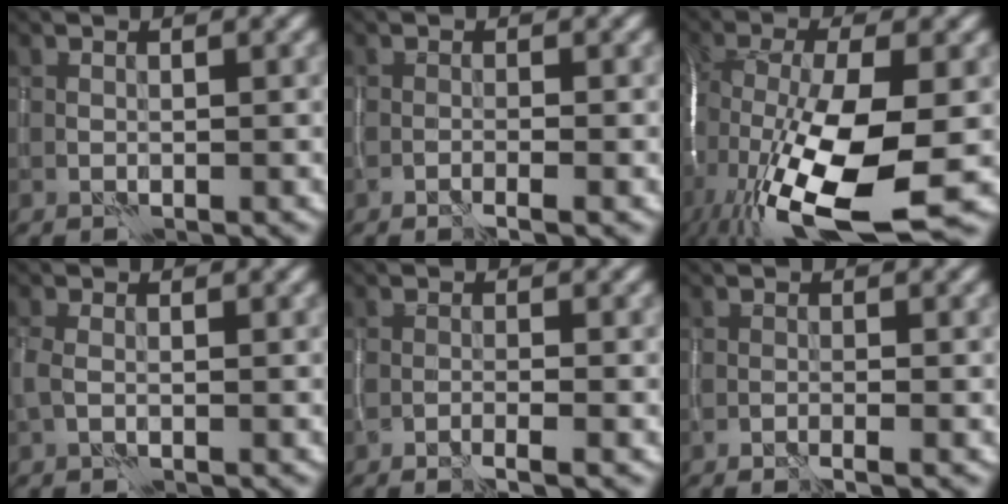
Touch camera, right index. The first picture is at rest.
{"total": 1.5, "force": [-0.8, 0.3, 1.3], "torque": [-0.015, -0.002, -0.016]}
{"total": 16.4, "force": [-6.7, 5.6, 13.9], "torque": [-0.280, -0.026, -0.110]}
{"total": 1.4, "force": [-0.2, 0.6, 1.2], "torque": [-0.030, 0.000, -0.005]}
{"total": 1.9, "force": [-1.0, 0.4, 1.5], "torque": [-0.017, -0.003, -0.022]}
{"total": 1.2, "force": [-0.6, 0.2, 1.0], "torque": [-0.015, -0.004, -0.013]}